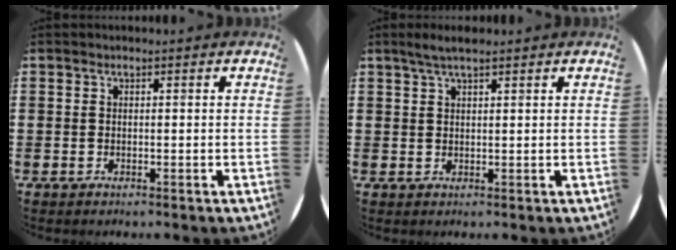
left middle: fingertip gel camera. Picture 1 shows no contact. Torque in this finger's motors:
{"motor_torque": [0.51, -0.35, 0.07, 0.02]}